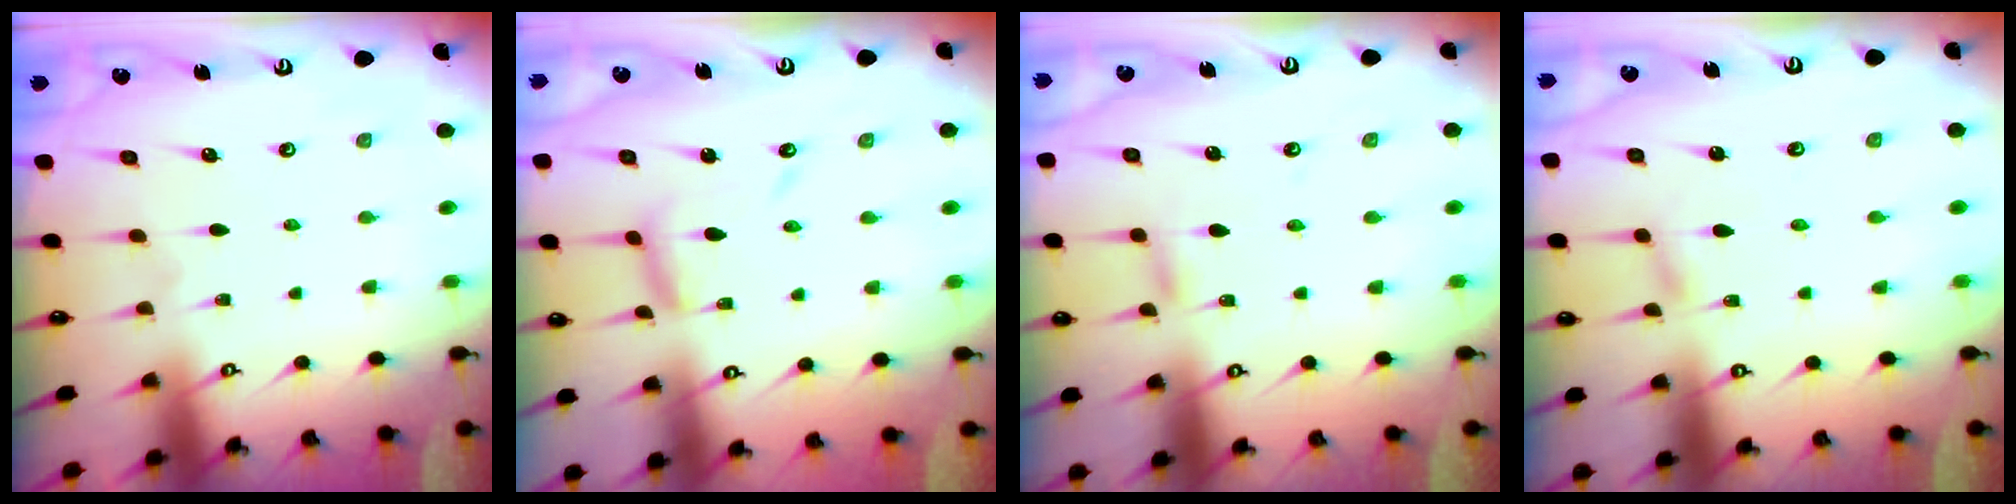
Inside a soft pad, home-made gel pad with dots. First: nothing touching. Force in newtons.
{"total": 8.1, "press": 8.0, "slide": 0.2}
{"total": 2.1, "press": 2.1, "slide": 0.2}
{"total": 1.6, "press": 1.6, "slide": 0.2}